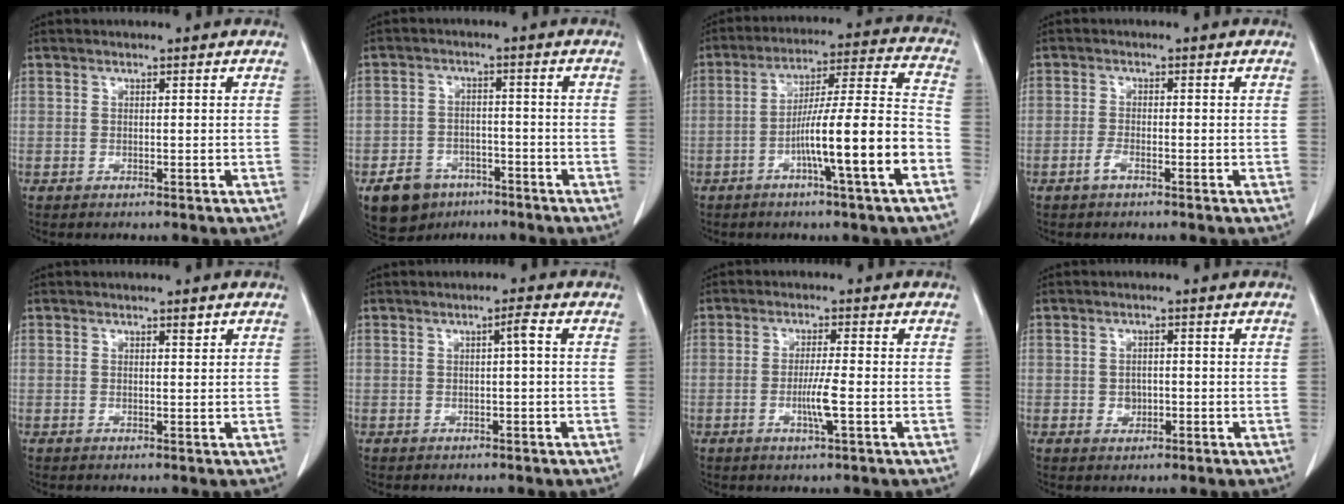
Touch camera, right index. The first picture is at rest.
{"total": 6.9, "force": [-4.4, 4.9, 2.1], "torque": [-0.044, 0.005, -0.066]}
{"total": 14.6, "force": [-5.5, -0.3, 13.6], "torque": [-0.221, 0.010, -0.090]}
{"total": 1.6, "force": [-1.0, 0.4, 1.1], "torque": [-0.025, 0.001, -0.022]}
{"total": 0.8, "force": [0.6, 0.2, 0.5], "torque": [-0.011, -0.004, 0.009]}
{"total": 1.5, "force": [0.2, -0.2, 1.5], "torque": [-0.025, 0.004, 0.003]}
{"total": 4.0, "force": [-1.0, -0.2, 3.9], "torque": [-0.074, -0.007, -0.020]}
{"total": 1.9, "force": [-0.4, 1.6, 1.1], "torque": [-0.015, 0.003, 0.000]}